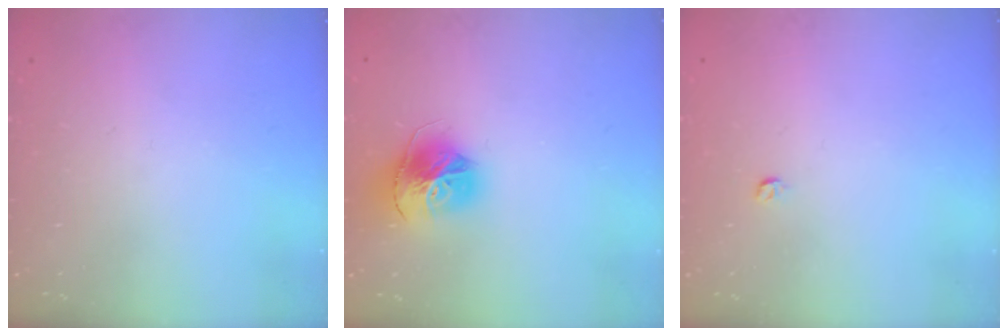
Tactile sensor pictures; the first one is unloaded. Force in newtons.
{"total": 15.6, "press": 15.5, "slide": 1.6}
{"total": 3.0, "press": 2.9, "slide": 0.4}